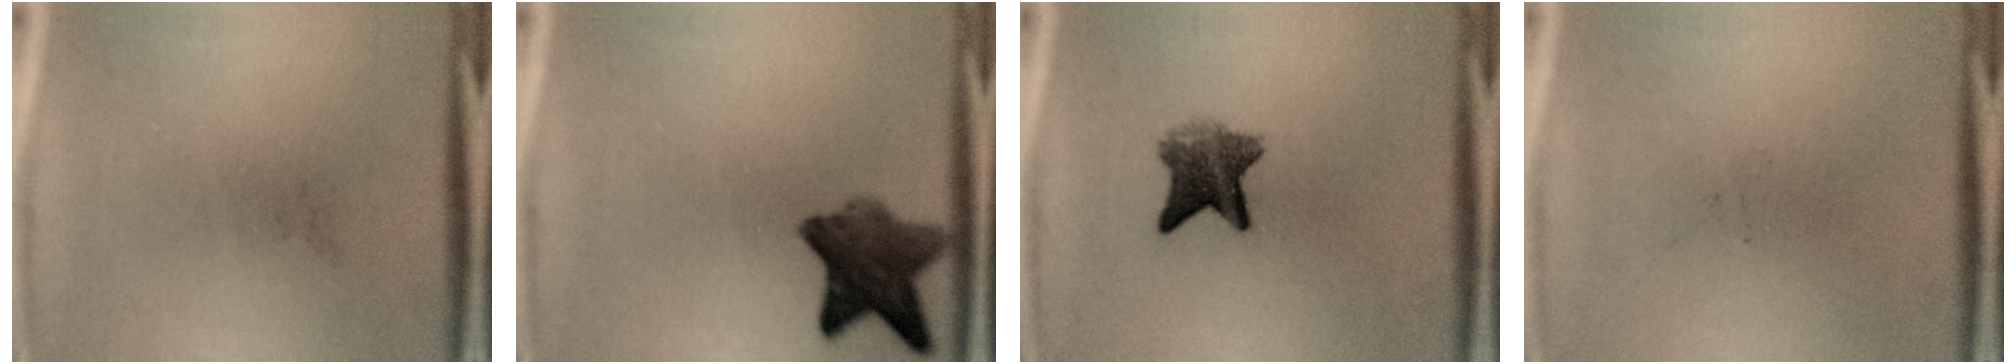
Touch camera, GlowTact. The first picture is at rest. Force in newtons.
{"total": 7.9}
{"total": 5.9}
{"total": 0.0}